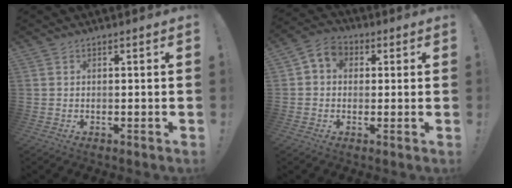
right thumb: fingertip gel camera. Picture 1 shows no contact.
{"total": 5.7, "force": [1.1, 4.8, 2.8], "torque": [-0.047, 0.003, 0.023]}